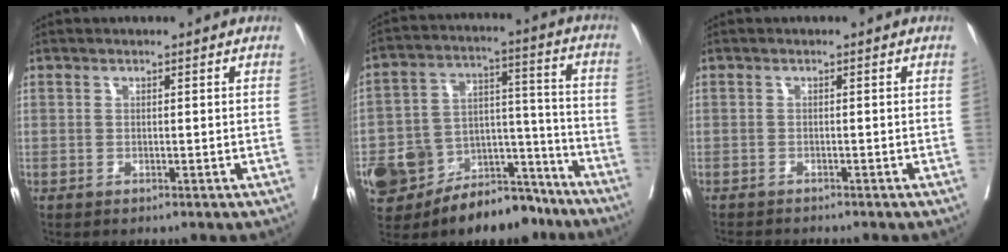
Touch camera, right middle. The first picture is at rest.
{"total": 17.8, "force": [-12.8, 9.0, 8.4], "torque": [-0.137, 0.048, -0.201]}
{"total": 3.2, "force": [-3.0, 0.1, 0.8], "torque": [-0.008, -0.010, -0.048]}